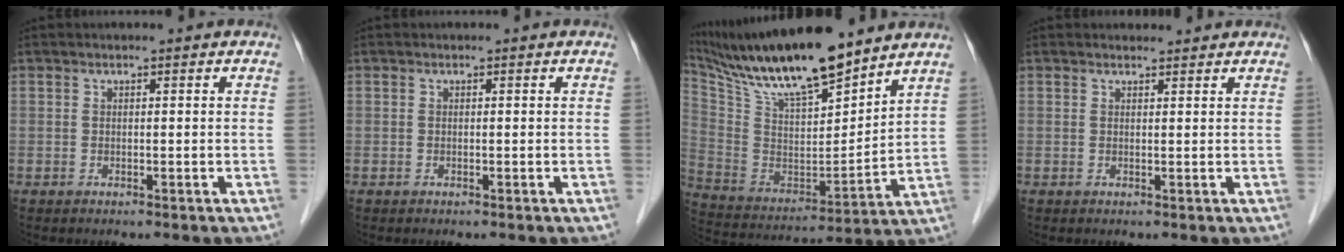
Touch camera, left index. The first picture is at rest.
{"total": 0.0}
{"total": 19.2, "force": [16.0, 2.7, 10.2], "torque": [-0.191, -0.002, 0.297]}
{"total": 2.0, "force": [2.0, 0.4, 0.1], "torque": [-0.011, 0.011, 0.028]}